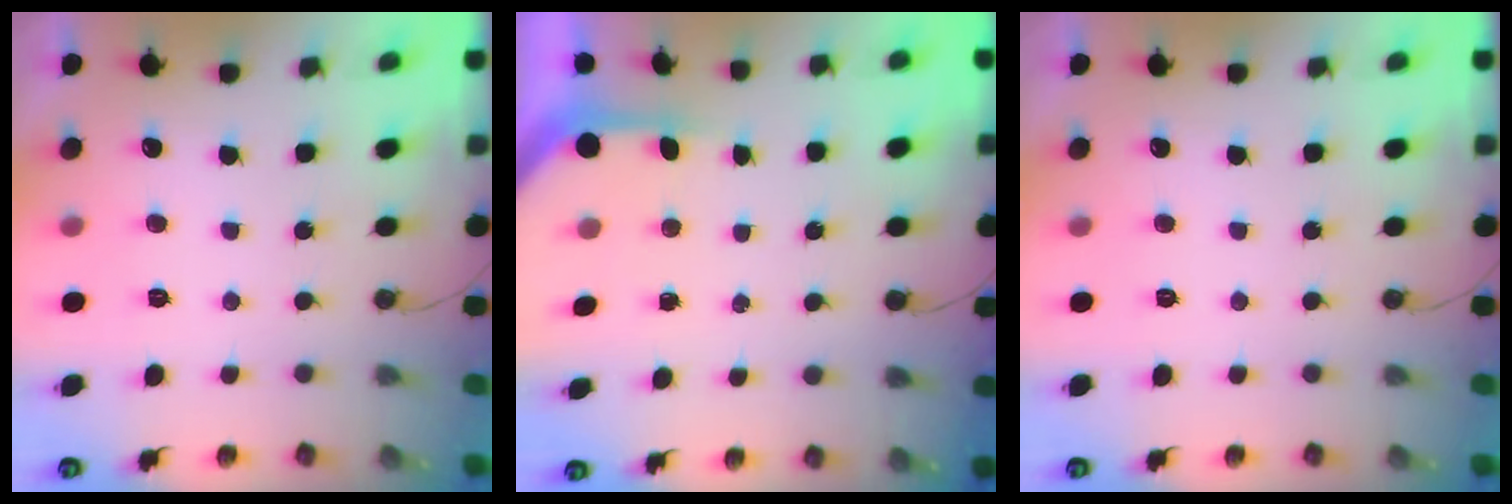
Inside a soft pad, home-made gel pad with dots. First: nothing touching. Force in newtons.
{"total": 2.8, "press": 2.8, "slide": 0.2}
{"total": 0.0}